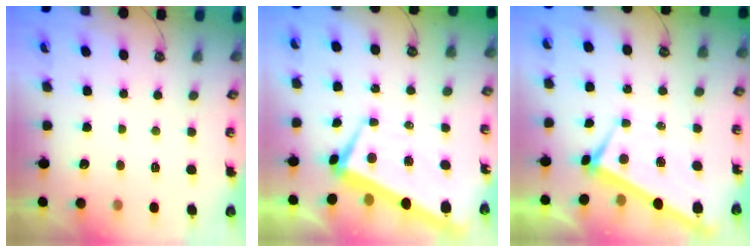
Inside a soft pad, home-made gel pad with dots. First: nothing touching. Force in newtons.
{"total": 2.0, "press": 1.6, "slide": 1.2}
{"total": 3.8, "press": 3.8, "slide": 0.4}